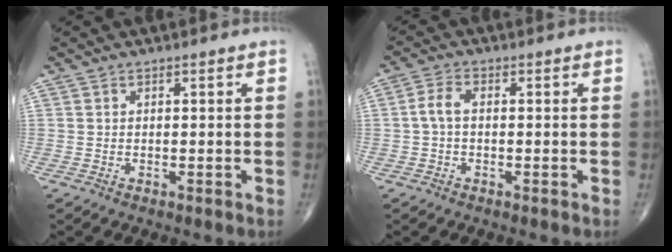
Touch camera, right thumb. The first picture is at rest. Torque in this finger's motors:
{"motor_torque": [-0.02, -0.02, 0.25, -0.25, 0.04]}